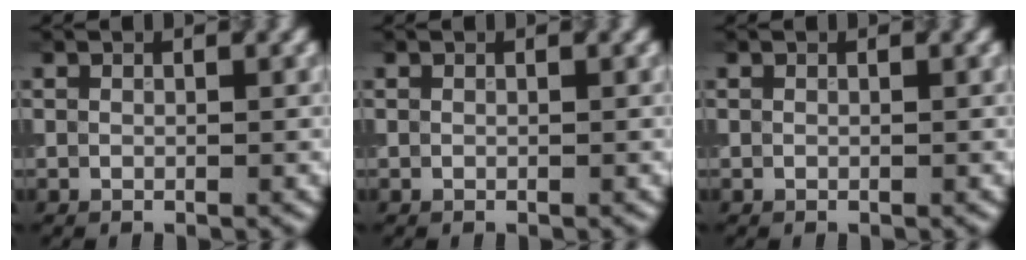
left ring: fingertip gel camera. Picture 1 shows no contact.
{"total": 0.0}
{"total": 0.0}